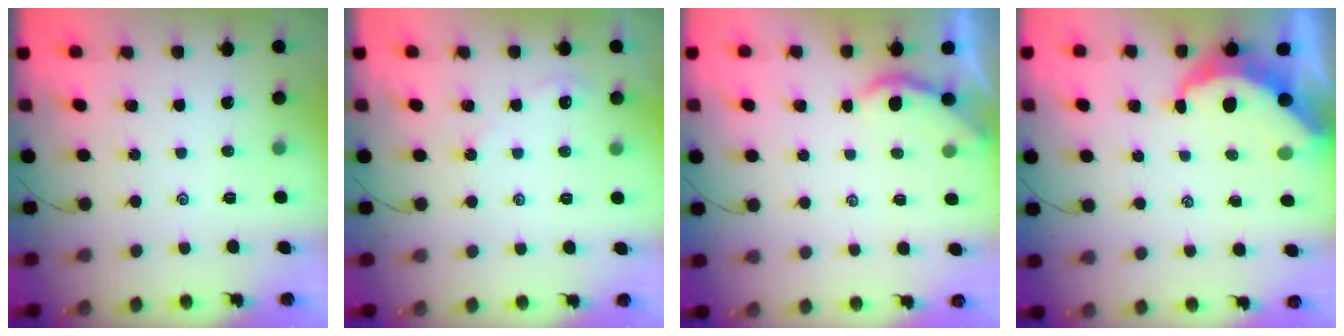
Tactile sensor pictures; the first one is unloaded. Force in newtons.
{"total": 3.2, "press": 3.2, "slide": 0.4}
{"total": 1.9, "press": 1.9, "slide": 0.4}
{"total": 8.1, "press": 8.0, "slide": 1.0}